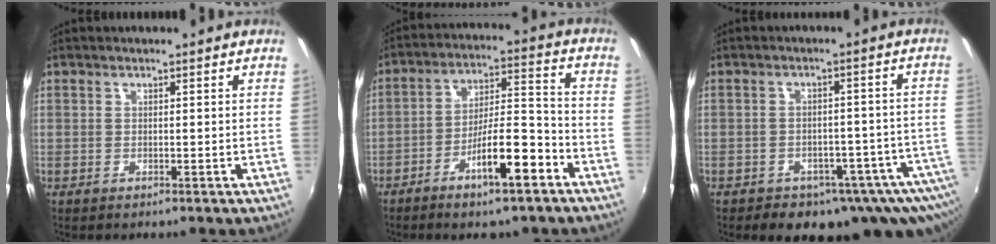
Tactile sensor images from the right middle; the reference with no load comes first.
{"total": 11.2, "force": [-6.6, 2.4, 8.6], "torque": [-0.147, 0.013, -0.101]}
{"total": 16.5, "force": [-10.9, 9.5, 8.1], "torque": [-0.116, -0.007, -0.117]}